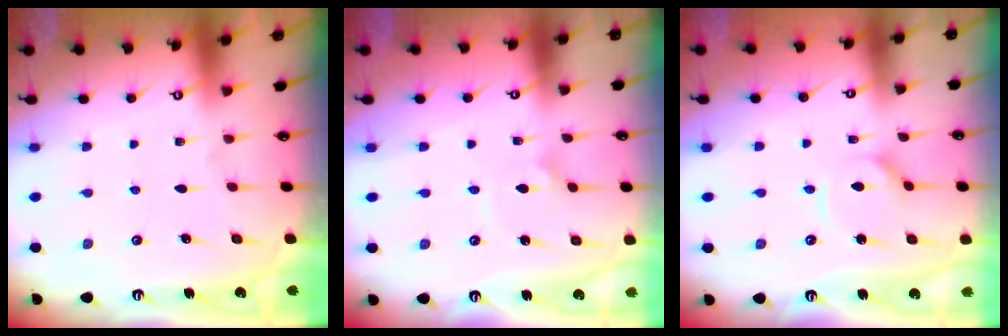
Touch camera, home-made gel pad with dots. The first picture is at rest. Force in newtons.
{"total": 2.4, "press": 2.4, "slide": 0.2}
{"total": 3.8, "press": 3.8, "slide": 0.3}